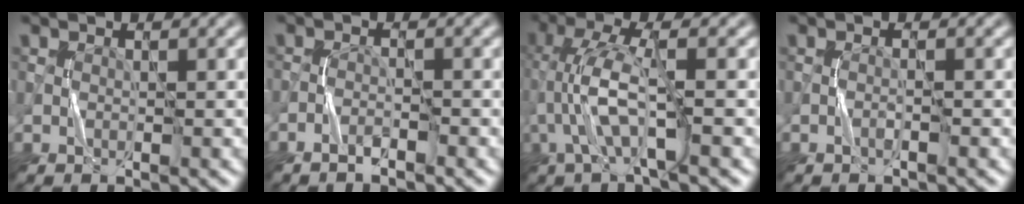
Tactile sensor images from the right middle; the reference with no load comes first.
{"total": 1.5, "force": [-1.3, 0.2, 0.8], "torque": [-0.015, 0.004, -0.027]}
{"total": 5.4, "force": [-1.3, 0.9, 5.1], "torque": [-0.115, 0.013, -0.028]}
{"total": 0.8, "force": [-0.5, 0.0, 0.6], "torque": [-0.011, 0.004, -0.012]}